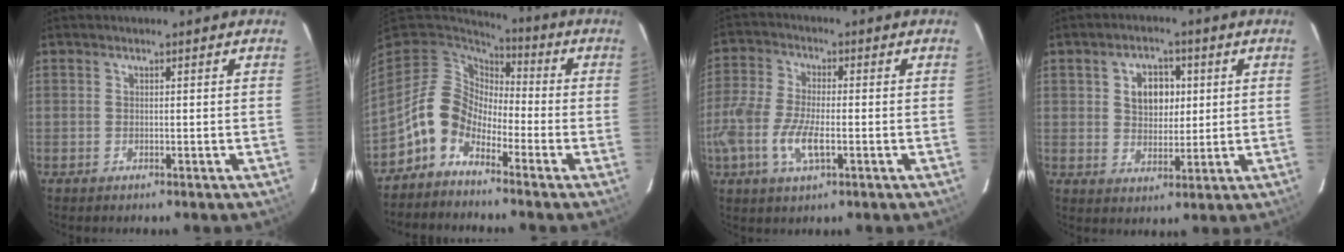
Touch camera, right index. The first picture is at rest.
{"total": 9.7, "force": [-5.4, 6.8, 4.3], "torque": [-0.089, 0.028, -0.119]}
{"total": 10.2, "force": [-3.4, 4.0, 8.7], "torque": [-0.192, -0.006, -0.072]}
{"total": 6.8, "force": [1.7, 4.9, 4.4], "torque": [-0.074, 0.016, 0.034]}